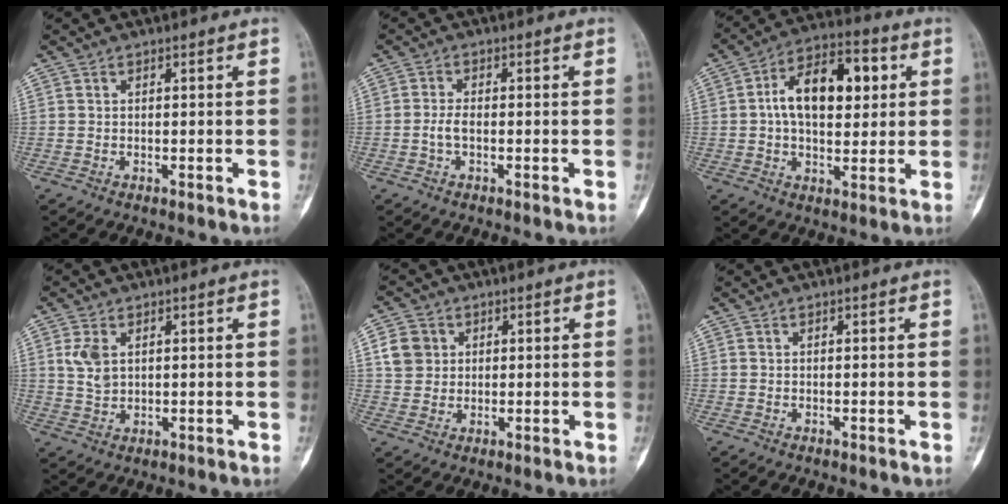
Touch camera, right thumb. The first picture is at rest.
{"total": 2.3, "force": [-0.6, 1.1, 2.0], "torque": [-0.042, 0.008, -0.013]}
{"total": 15.2, "force": [2.8, 8.6, 12.2], "torque": [-0.171, 0.017, 0.036]}
{"total": 4.7, "force": [1.6, 2.9, 3.2], "torque": [-0.061, -0.005, 0.040]}
{"total": 5.9, "force": [1.9, 5.2, 2.0], "torque": [-0.015, -0.002, 0.036]}
{"total": 0.0}